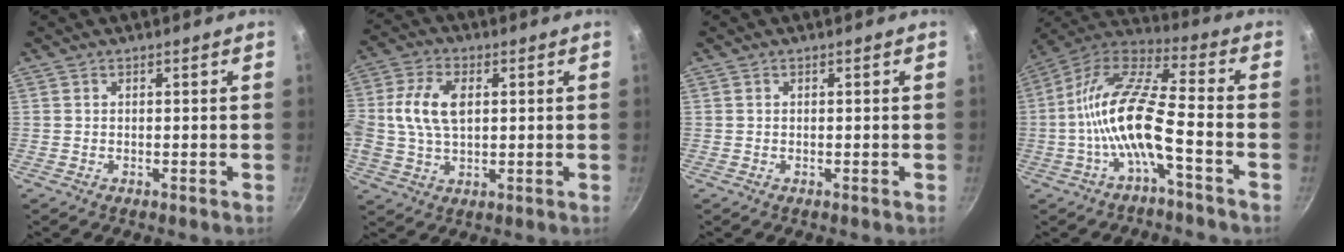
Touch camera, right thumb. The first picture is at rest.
{"total": 10.4, "force": [1.6, 6.3, 8.2], "torque": [-0.156, 0.015, 0.020]}
{"total": 0.0}
{"total": 14.9, "force": [-4.2, 4.0, 13.7], "torque": [-0.271, 0.046, -0.093]}